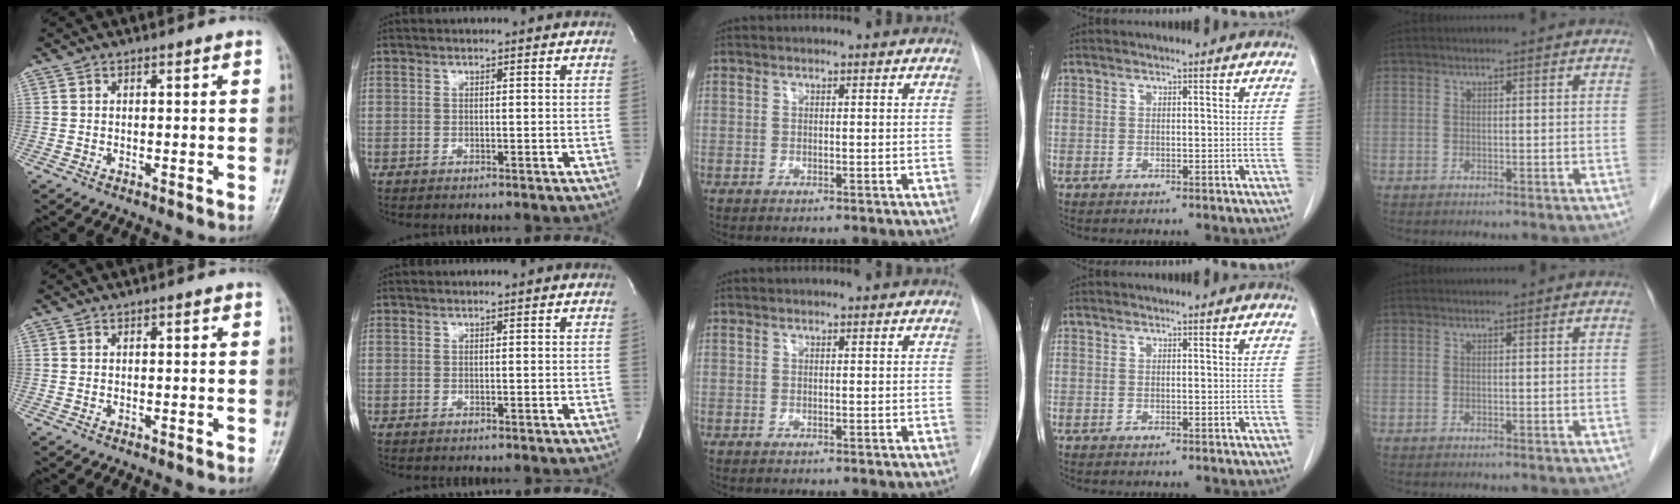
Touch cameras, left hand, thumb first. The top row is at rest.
{}